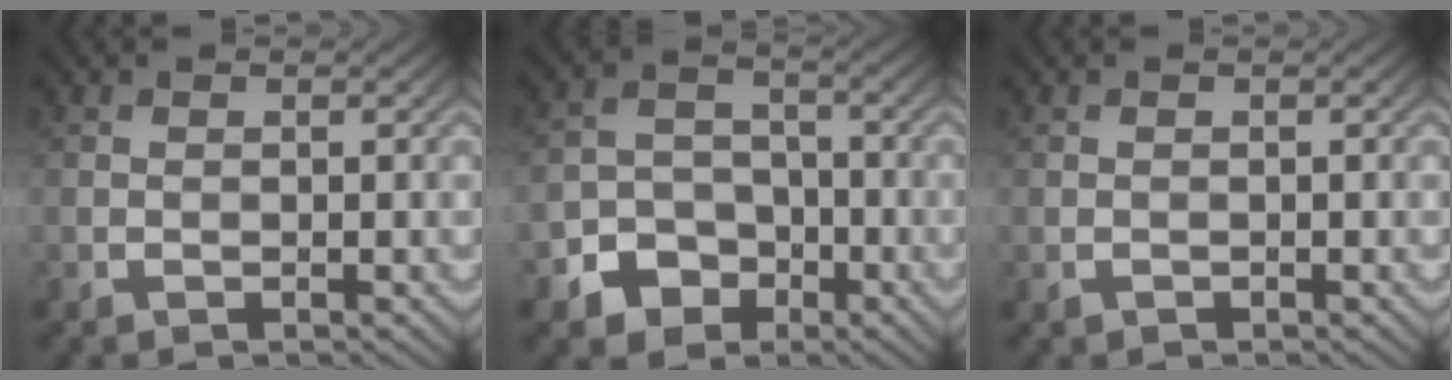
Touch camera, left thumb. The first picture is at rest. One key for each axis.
{"total": 4.9, "fx": -2.7, "fy": 3.9, "fz": 1.3, "tx": -0.020, "ty": 0.001, "tz": -0.061}
{"total": 0.0}